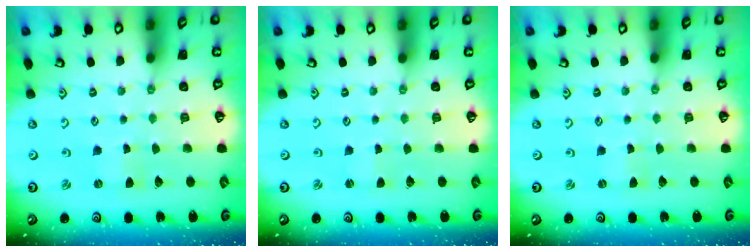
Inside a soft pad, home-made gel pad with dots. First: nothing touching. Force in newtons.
{"total": 0.7, "press": 0.7, "slide": 0.1}
{"total": 0.0}